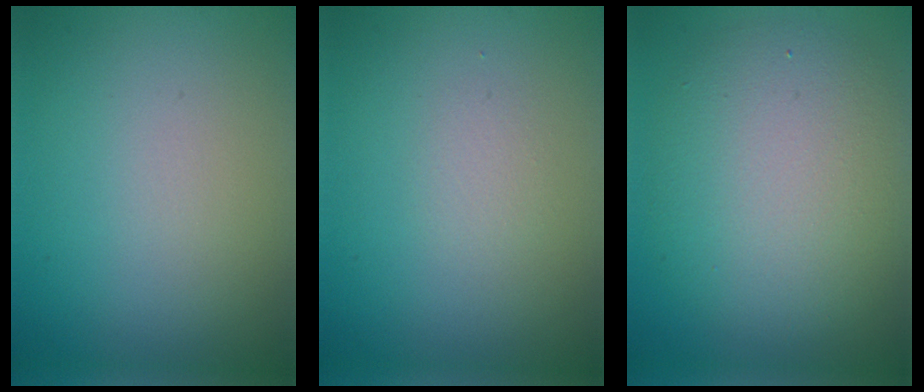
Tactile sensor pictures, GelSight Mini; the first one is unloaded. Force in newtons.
{"total": 0.8, "press": 0.8, "slide": 0.0}
{"total": 7.6, "press": 7.6, "slide": 0.6}